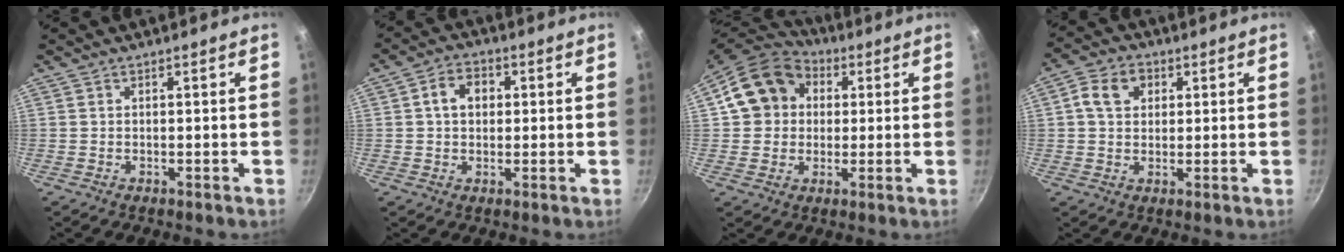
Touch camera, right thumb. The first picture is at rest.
{"total": 5.9, "force": [1.0, 4.5, 3.6], "torque": [-0.039, 0.012, 0.009]}
{"total": 14.1, "force": [3.1, 12.0, 6.6], "torque": [-0.089, 0.023, 0.041]}
{"total": 6.9, "force": [1.9, 5.5, 3.8], "torque": [-0.049, 0.009, 0.023]}